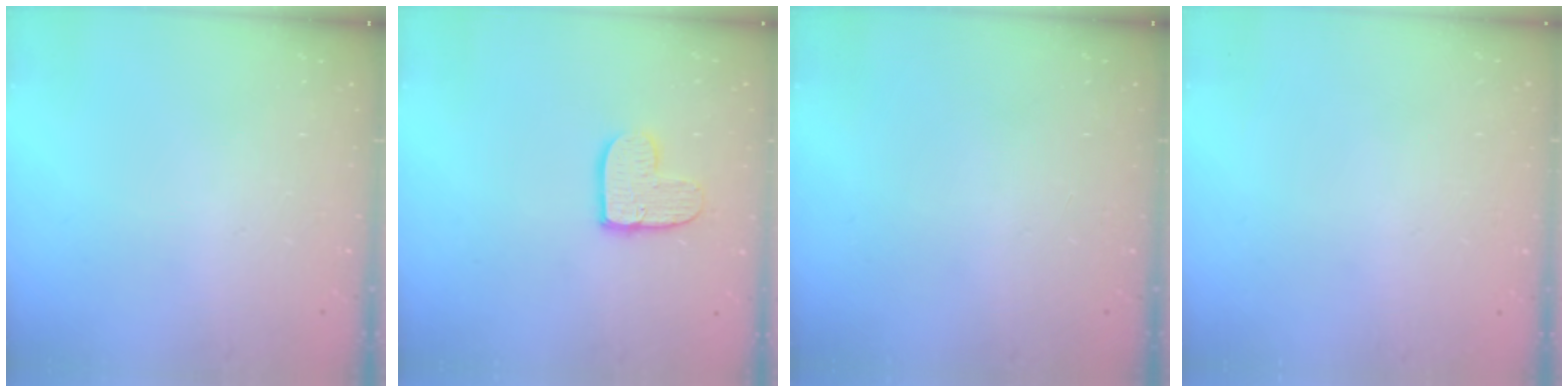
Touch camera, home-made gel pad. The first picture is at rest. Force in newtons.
{"total": 9.4, "press": 9.3, "slide": 0.7}
{"total": 0.0}
{"total": 0.0}